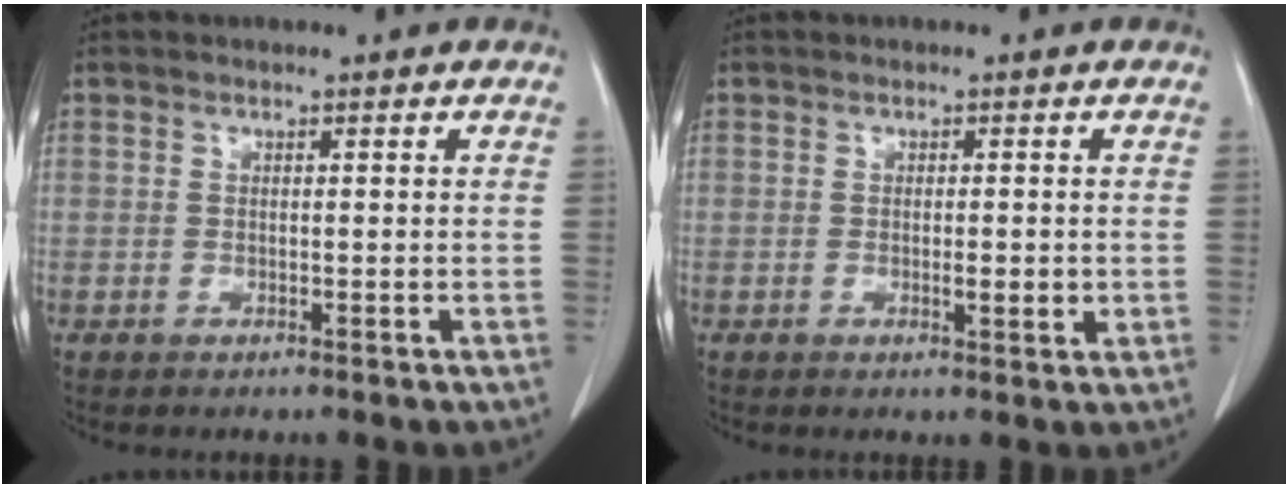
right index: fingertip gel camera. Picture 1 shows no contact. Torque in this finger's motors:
{"motor_torque": [0.42, 0.03, 0.18, 0.03]}